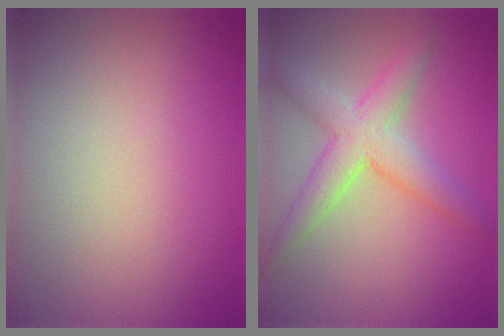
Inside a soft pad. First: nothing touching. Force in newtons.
{"total": 4.5, "press": 4.5, "slide": 0.0}